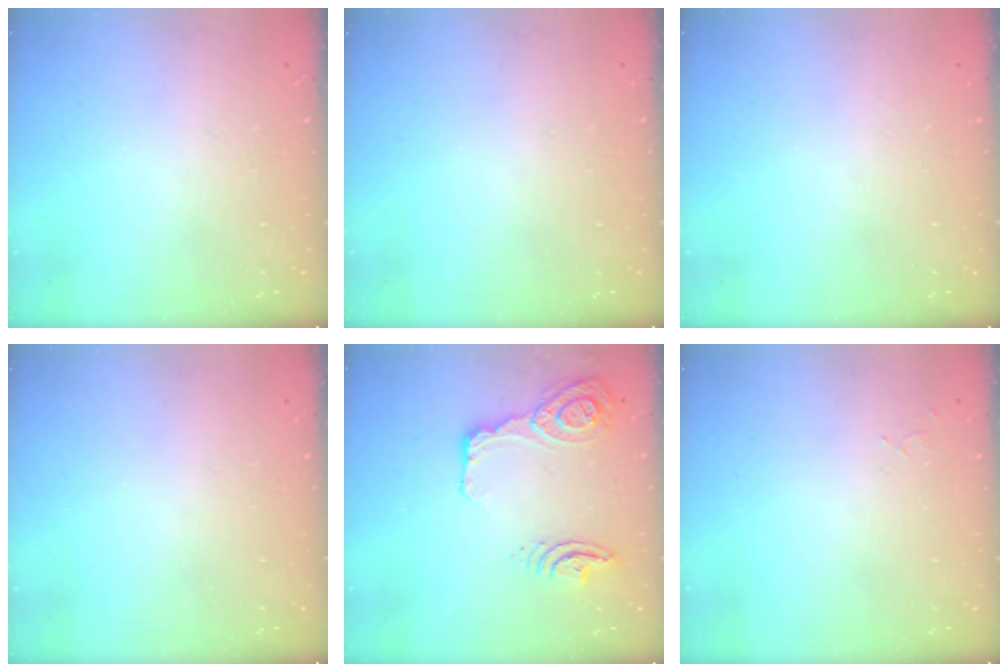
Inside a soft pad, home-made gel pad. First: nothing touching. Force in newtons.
{"total": 0.0}
{"total": 5.0, "press": 5.0, "slide": 0.5}
{"total": 0.0}
{"total": 30.8, "press": 21.2, "slide": 22.4}
{"total": 5.2, "press": 5.2, "slide": 0.4}